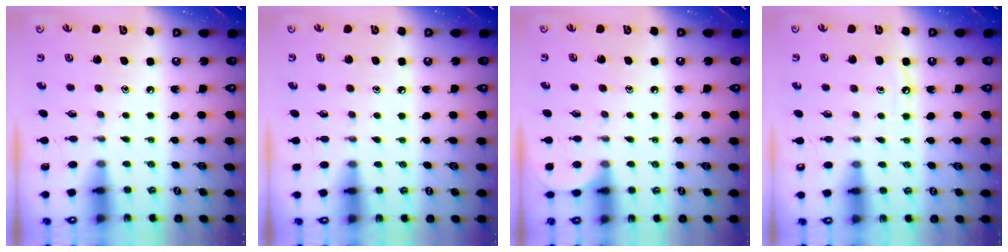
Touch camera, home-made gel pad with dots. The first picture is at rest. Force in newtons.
{"total": 3.5, "press": 3.5, "slide": 0.6}
{"total": 3.7, "press": 3.6, "slide": 0.5}
{"total": 6.2, "press": 6.2, "slide": 0.7}